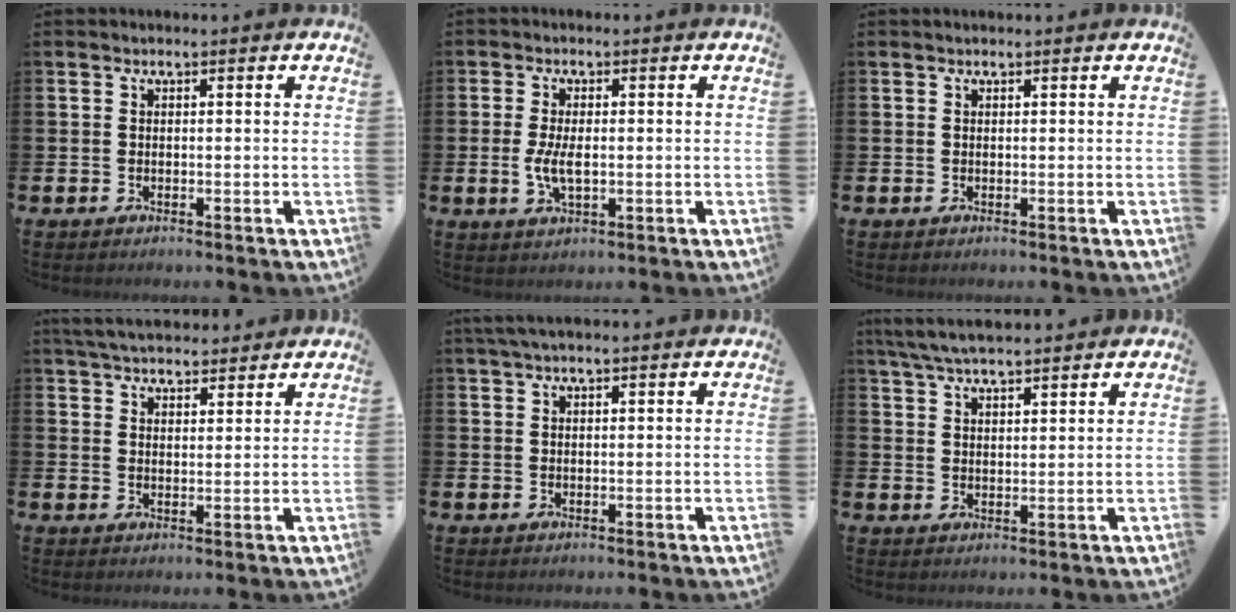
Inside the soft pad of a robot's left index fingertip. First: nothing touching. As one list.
[{"total": 3.9, "force": [-0.2, 1.8, 3.5], "torque": [-0.060, 0.002, -0.005]}, {"total": 0.0}, {"total": 5.0, "force": [4.9, 1.1, 0.5], "torque": [-0.021, -0.019, 0.089]}, {"total": 2.4, "force": [1.9, 0.4, 1.3], "torque": [-0.025, 0.001, 0.034]}, {"total": 5.5, "force": [5.3, 0.6, 1.6], "torque": [-0.049, -0.016, 0.098]}]